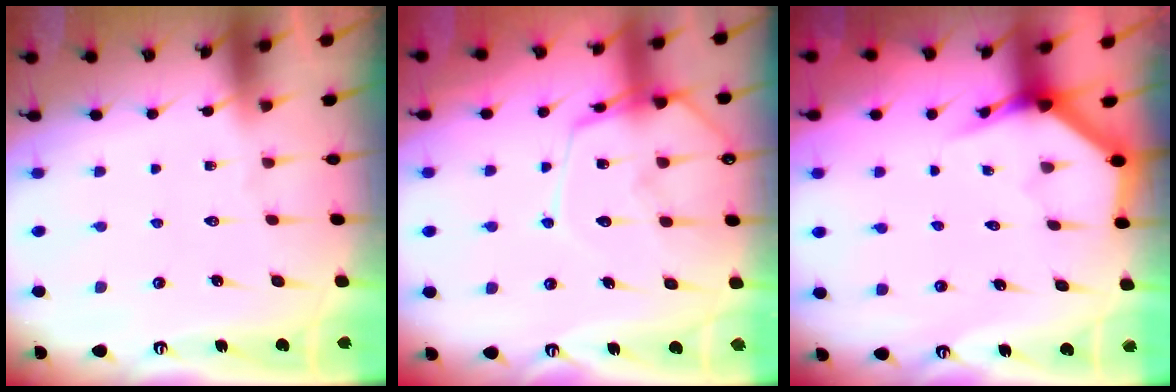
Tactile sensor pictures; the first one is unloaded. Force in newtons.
{"total": 10.5, "press": 10.5, "slide": 1.1}
{"total": 4.0, "press": 4.0, "slide": 0.2}